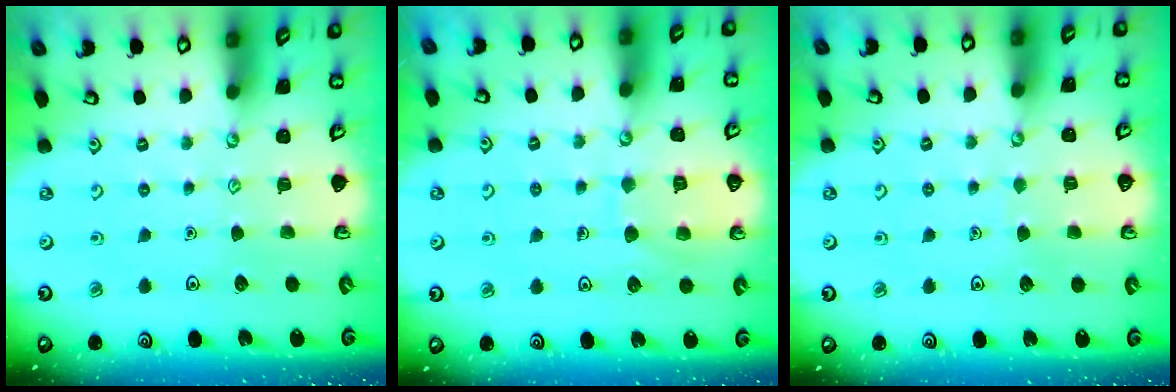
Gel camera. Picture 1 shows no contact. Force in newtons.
{"total": 7.5, "press": 7.5, "slide": 0.7}
{"total": 2.4, "press": 2.4, "slide": 0.2}